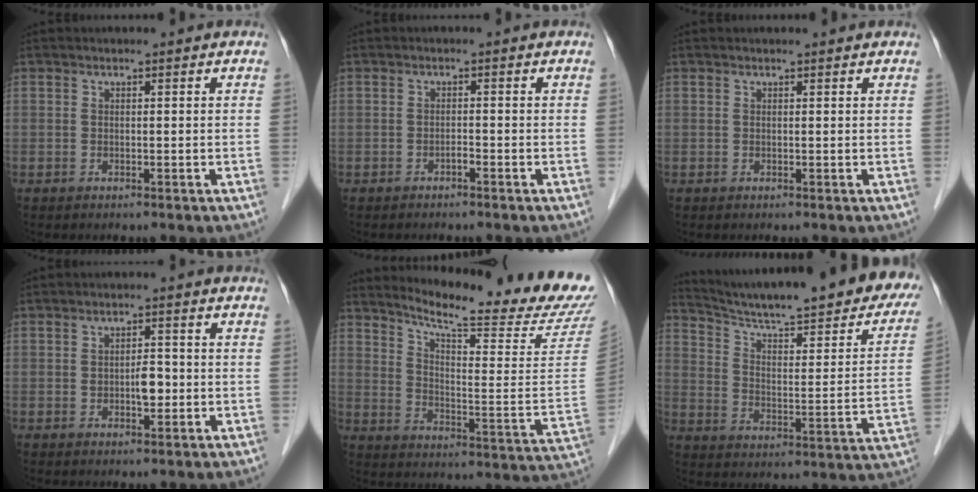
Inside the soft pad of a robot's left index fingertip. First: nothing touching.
{"total": 0.8, "force": [-0.7, 0.1, 0.4], "torque": [-0.008, 0.001, -0.012]}
{"total": 1.3, "force": [1.3, 0.1, 0.3], "torque": [-0.012, 0.008, 0.012]}
{"total": 3.1, "force": [-0.6, 1.4, 2.7], "torque": [-0.044, 0.003, -0.006]}
{"total": 21.6, "force": [20.1, -0.6, 7.9], "torque": [-0.132, -0.114, 0.257]}
{"total": 29.0, "force": [24.7, 4.3, 14.6], "torque": [-0.216, -0.055, 0.322]}